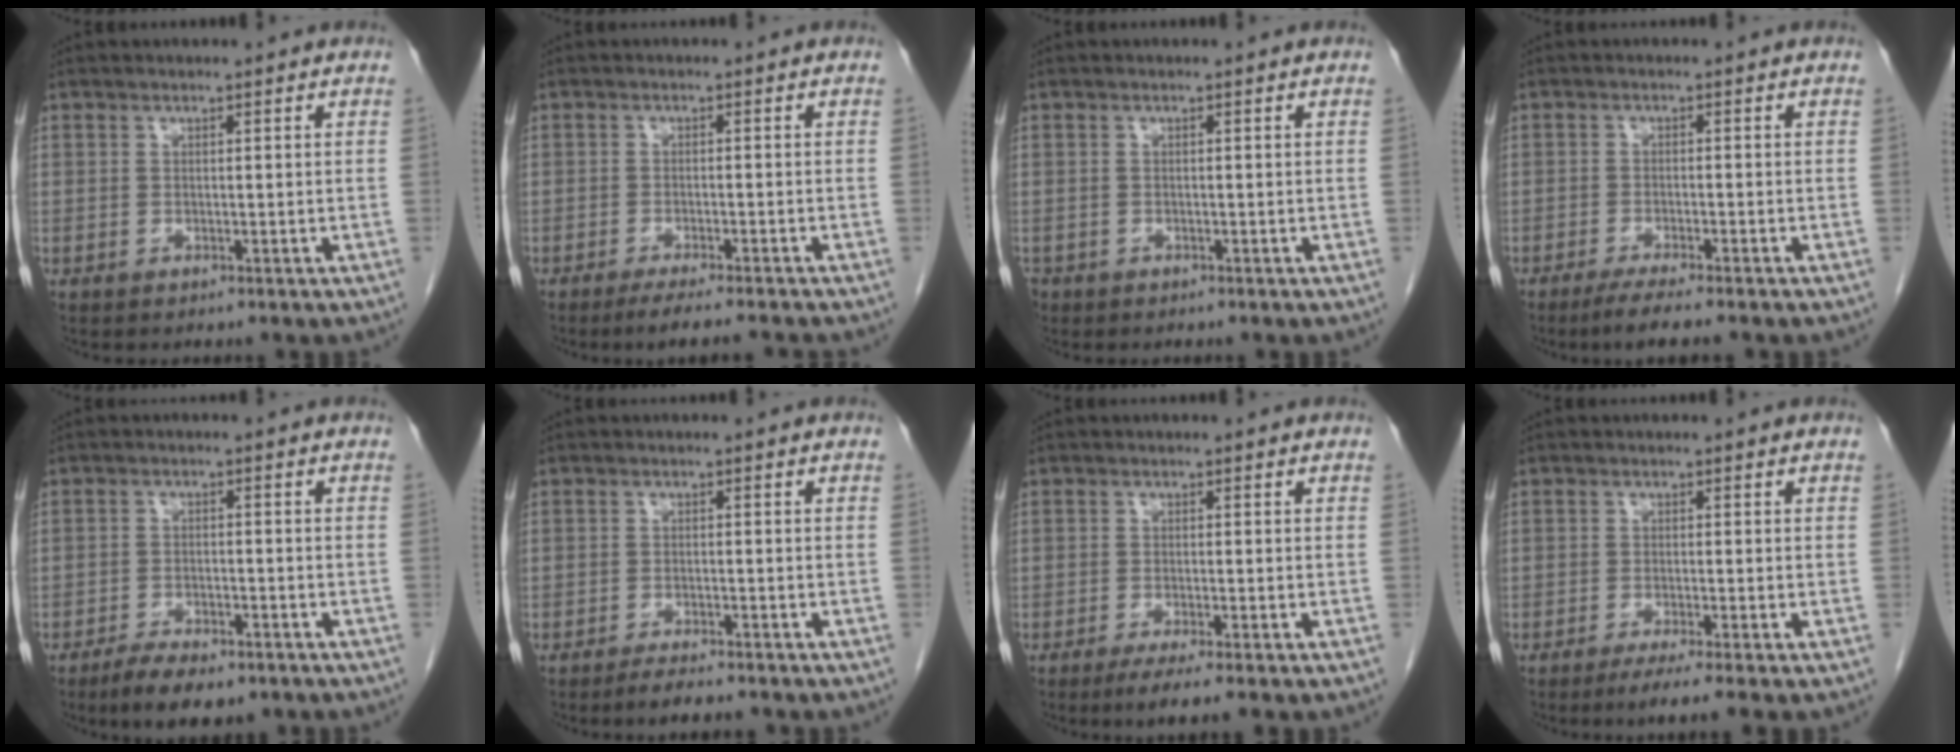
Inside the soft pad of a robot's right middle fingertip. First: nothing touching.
{"total": 7.0, "force": [-6.0, -0.1, 3.5], "torque": [-0.039, -0.014, -0.091]}
{"total": 1.4, "force": [-1.0, 1.0, 0.3], "torque": [-0.012, 0.000, -0.016]}
{"total": 4.9, "force": [-3.8, -0.1, 3.1], "torque": [-0.050, -0.011, -0.061]}
{"total": 6.8, "force": [-5.1, 2.2, 3.9], "torque": [-0.062, -0.006, -0.080]}
{"total": 3.8, "force": [-3.3, 0.4, 1.9], "torque": [-0.034, -0.007, -0.049]}
{"total": 4.7, "force": [-3.2, 0.1, 3.5], "torque": [-0.049, -0.012, -0.050]}
{"total": 4.7, "force": [-3.4, -0.5, 3.3], "torque": [-0.047, -0.012, -0.056]}